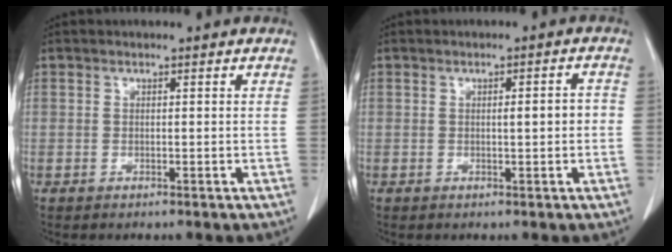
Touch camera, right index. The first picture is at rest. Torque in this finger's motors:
{"motor_torque": [0.30, 0.01, 0.22, 0.04]}